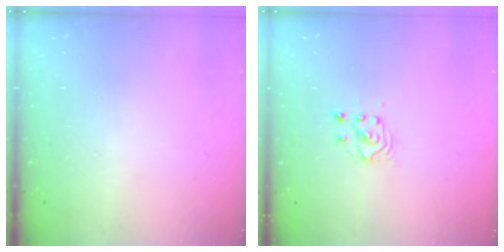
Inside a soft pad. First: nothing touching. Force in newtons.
{"total": 2.6, "press": 2.5, "slide": 0.3}